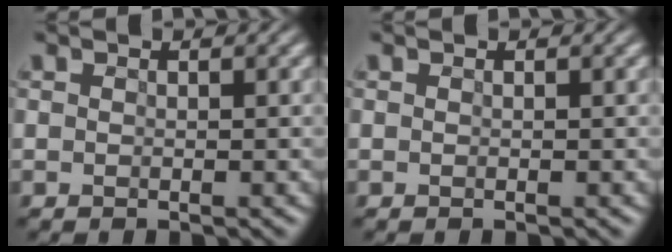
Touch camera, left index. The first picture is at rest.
{"total": 0.0}